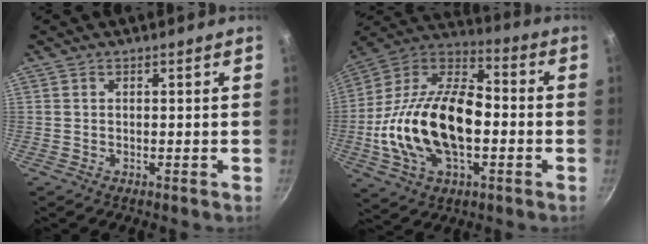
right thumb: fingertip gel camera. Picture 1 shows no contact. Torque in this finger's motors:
{"motor_torque": [-0.49, 1.80, 2.15, -0.60, 0.70]}